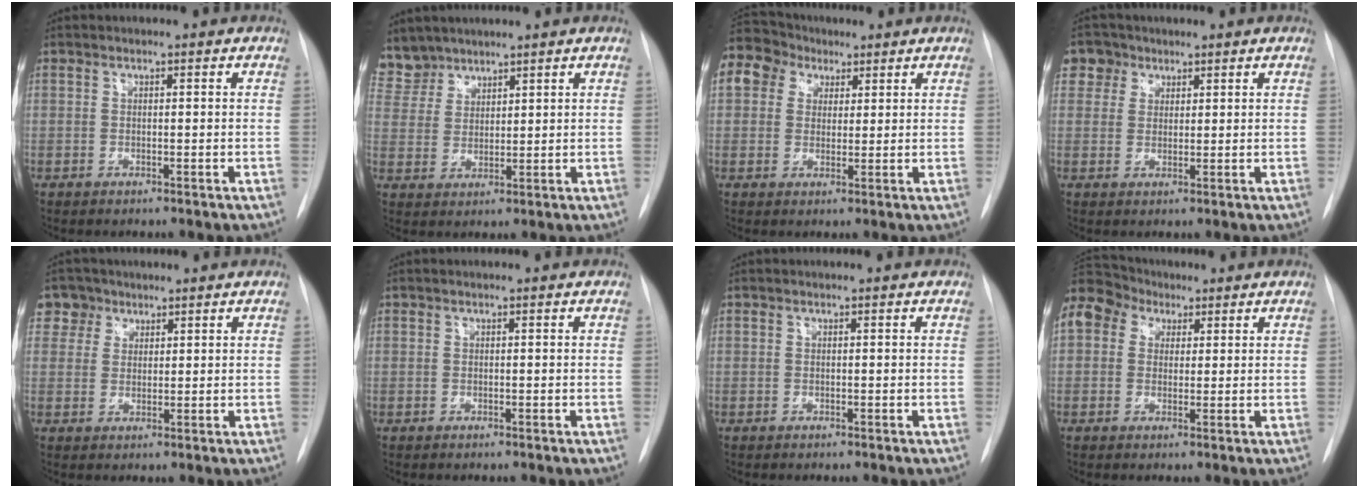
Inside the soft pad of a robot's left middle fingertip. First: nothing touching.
{"total": 6.3, "force": [5.7, 2.8, -0.3], "torque": [0.010, 0.006, 0.119]}
{"total": 14.4, "force": [6.8, 11.9, 4.4], "torque": [-0.153, 0.071, 0.134]}
{"total": 3.9, "force": [2.2, 3.3, 0.2], "torque": [0.003, 0.010, 0.037]}
{"total": 4.1, "force": [2.5, 3.3, -0.1], "torque": [0.008, 0.009, 0.044]}
{"total": 0.0}
{"total": 0.0}
{"total": 18.8, "force": [8.5, 14.8, 8.0], "torque": [-0.259, 0.103, 0.164]}